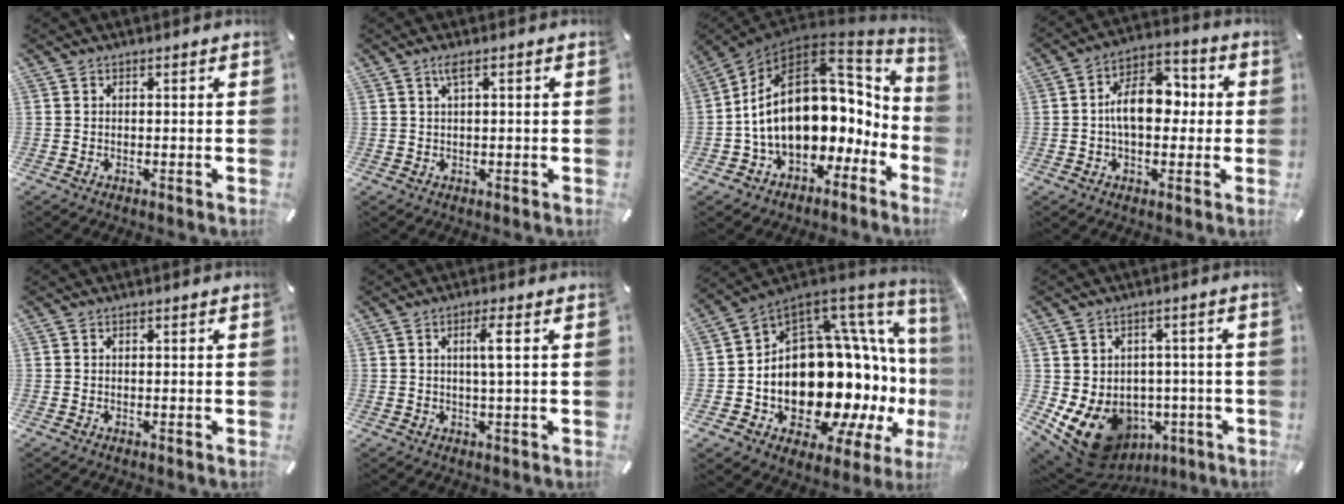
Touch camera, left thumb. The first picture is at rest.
{"total": 2.3, "force": [1.0, 0.3, 2.1], "torque": [-0.045, 0.002, 0.016]}
{"total": 22.9, "force": [1.5, 15.6, 16.6], "torque": [-0.294, -0.034, 0.044]}
{"total": 12.1, "force": [0.0, 7.4, 9.6], "torque": [-0.151, 0.006, -0.001]}
{"total": 0.0}
{"total": 4.6, "force": [0.7, 0.3, 4.5], "torque": [-0.079, -0.005, 0.006]}
{"total": 26.5, "force": [-2.1, 17.0, 20.2], "torque": [-0.316, -0.083, 0.024]}
{"total": 11.1, "force": [-4.2, 8.8, 5.2], "torque": [-0.109, 0.002, -0.069]}